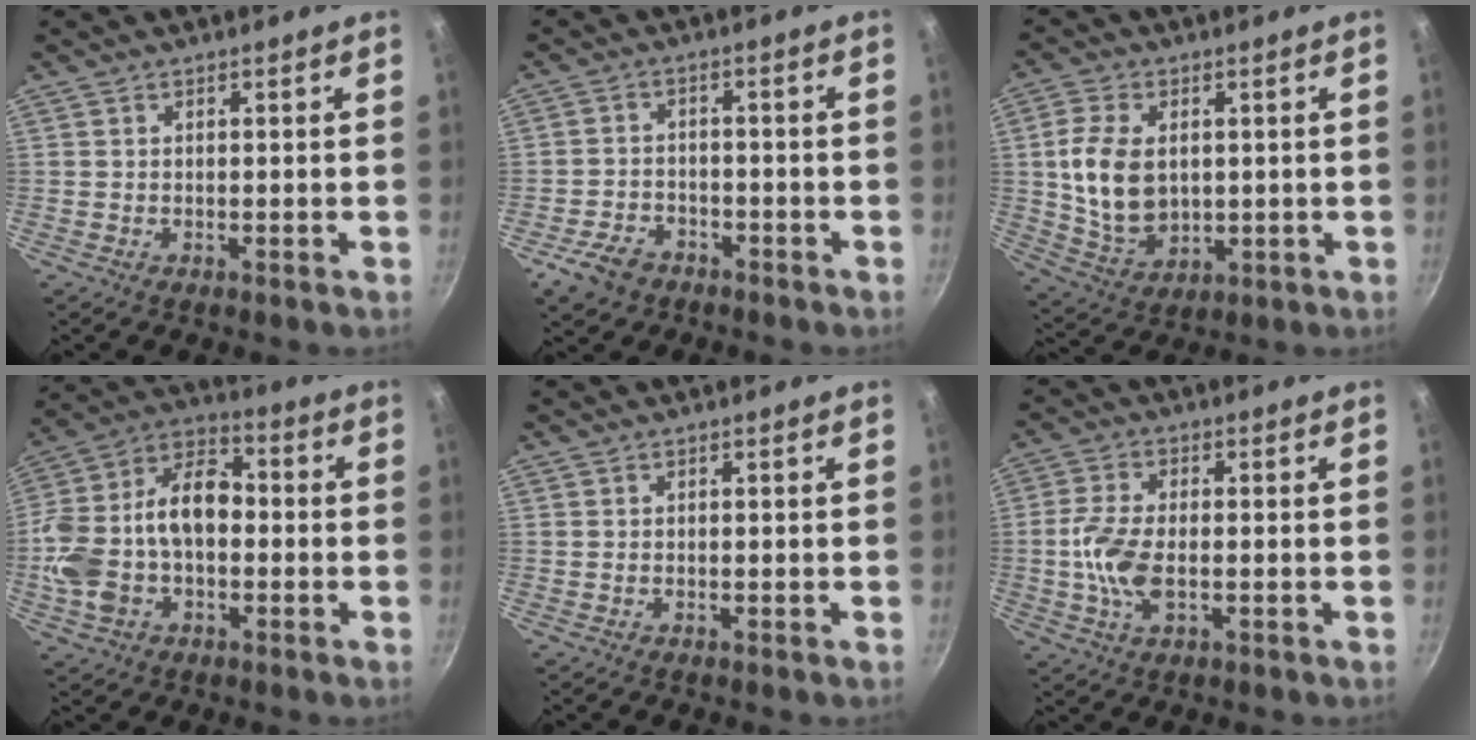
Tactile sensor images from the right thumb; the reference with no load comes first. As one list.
[{"total": 6.7, "force": [-4.1, 4.5, 2.7], "torque": [-0.049, 0.034, -0.070]}, {"total": 12.5, "force": [1.3, 8.5, 9.0], "torque": [-0.157, -0.010, 0.038]}, {"total": 19.6, "force": [-2.2, 12.9, 14.6], "torque": [-0.259, 0.050, -0.053]}, {"total": 0.0}, {"total": 8.2, "force": [-1.1, 4.2, 7.0], "torque": [-0.147, 0.007, -0.028]}]